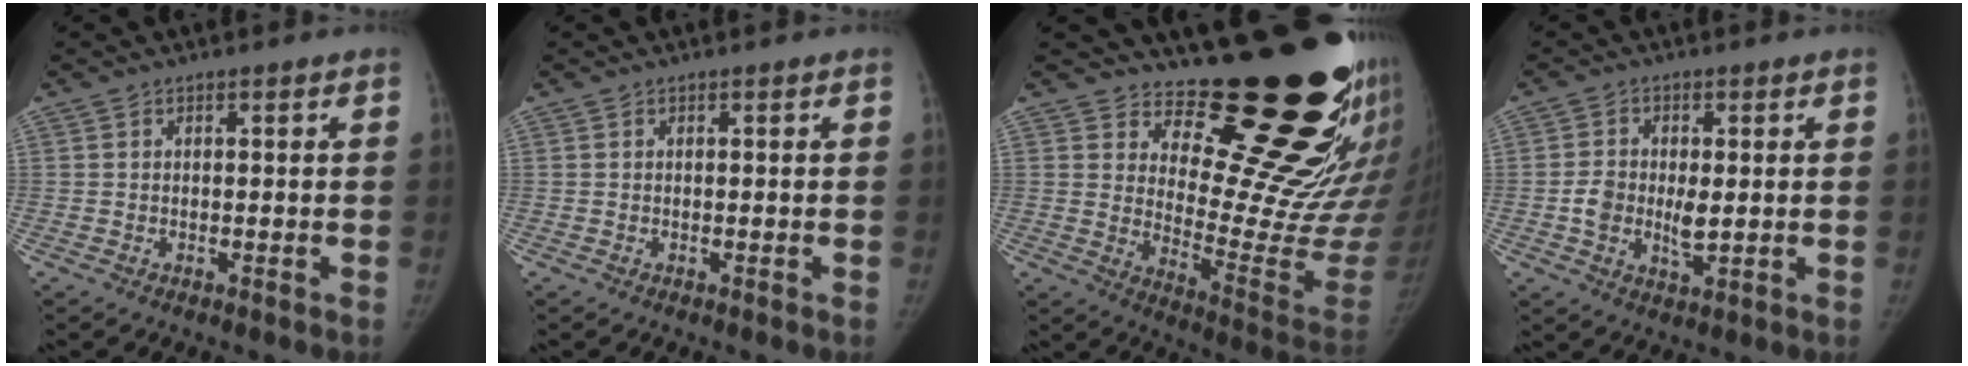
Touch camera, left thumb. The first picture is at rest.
{"total": 0.0}
{"total": 19.7, "force": [15.3, 4.7, 11.5], "torque": [-0.109, -0.168, 0.220]}
{"total": 6.8, "force": [-0.6, 4.1, 5.4], "torque": [-0.086, -0.005, -0.008]}